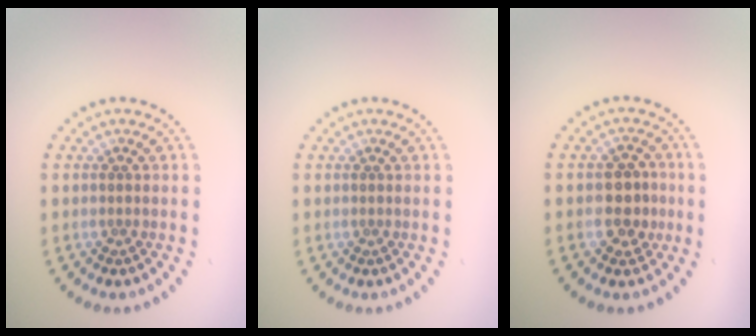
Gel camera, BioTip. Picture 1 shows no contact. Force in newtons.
{"total": 0.0}
{"total": 3.0, "press": 2.9, "slide": 0.7}